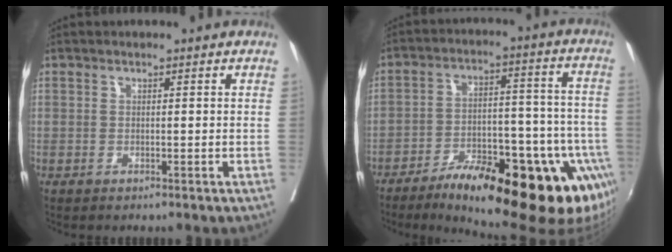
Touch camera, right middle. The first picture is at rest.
{"total": 25.4, "force": [-15.5, 6.4, 19.0], "torque": [-0.167, 0.014, -0.213]}